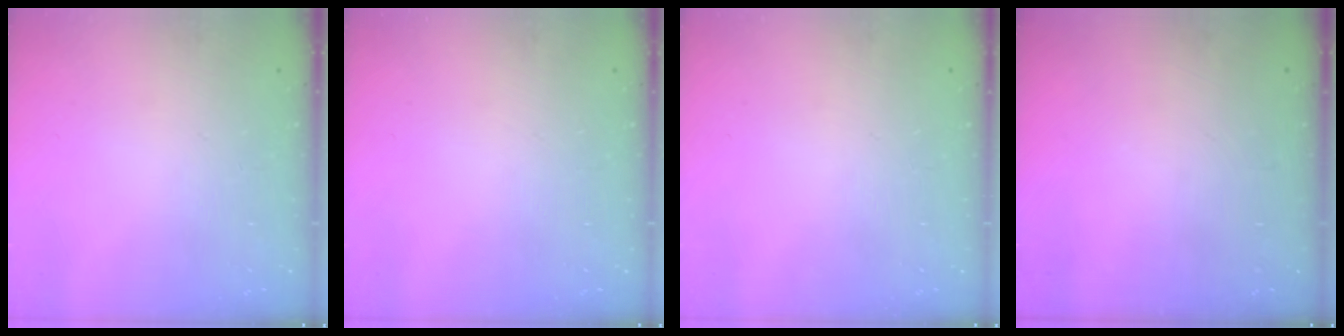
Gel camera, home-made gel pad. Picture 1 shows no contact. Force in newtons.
{"total": 0.0}
{"total": 0.0}
{"total": 0.0}